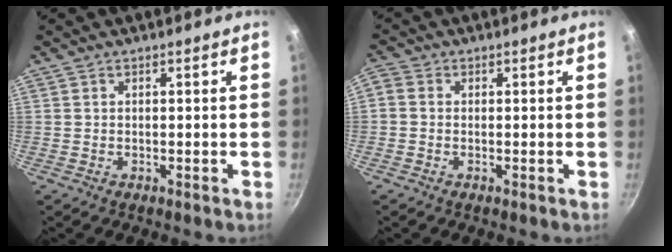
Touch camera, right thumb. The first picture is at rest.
{"total": 1.8, "force": [-0.4, 1.3, 1.1], "torque": [-0.030, 0.008, -0.020]}